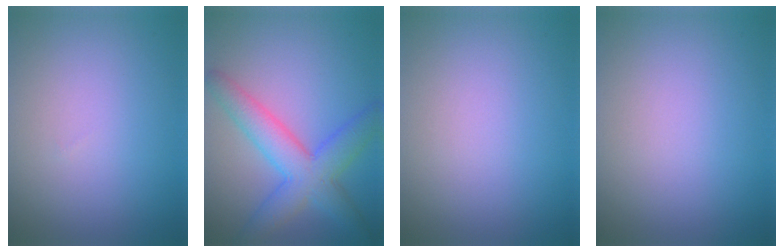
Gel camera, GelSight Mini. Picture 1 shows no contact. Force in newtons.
{"total": 6.1, "press": 6.1, "slide": 0.2}
{"total": 0.0}
{"total": 0.0}